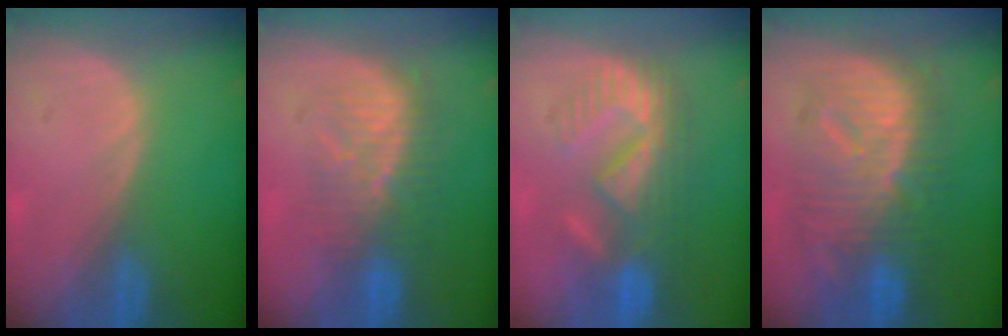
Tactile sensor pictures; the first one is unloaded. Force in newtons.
{"total": 8.0, "press": 7.8, "slide": 1.5}
{"total": 9.0, "press": 8.7, "slide": 2.2}
{"total": 12.6, "press": 12.5, "slide": 1.2}